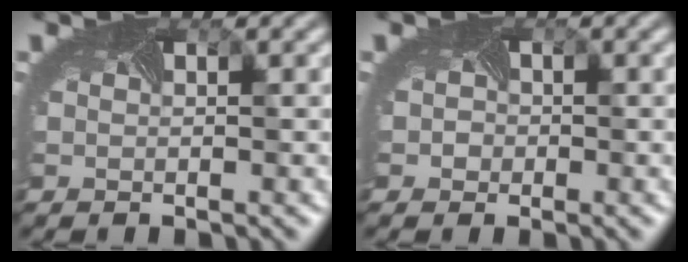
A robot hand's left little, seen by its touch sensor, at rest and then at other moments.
{"total": 1.5, "force": [0.0, 1.4, 0.2], "torque": [0.003, 0.002, -0.011]}